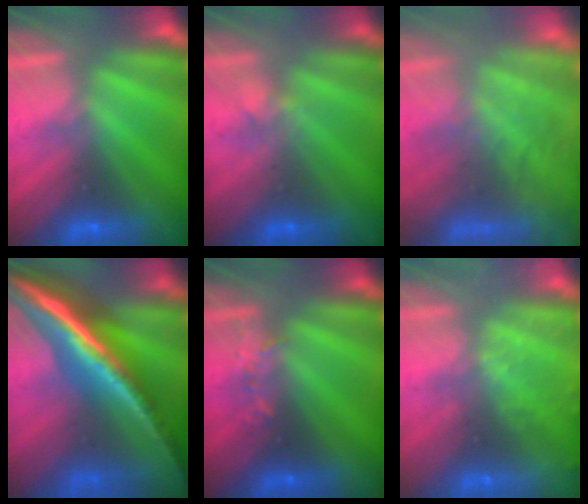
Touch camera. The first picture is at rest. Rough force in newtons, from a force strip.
{"total": 1.8}
{"total": 7.8}
{"total": 5.6}
{"total": 2.6}
{"total": 2.4}